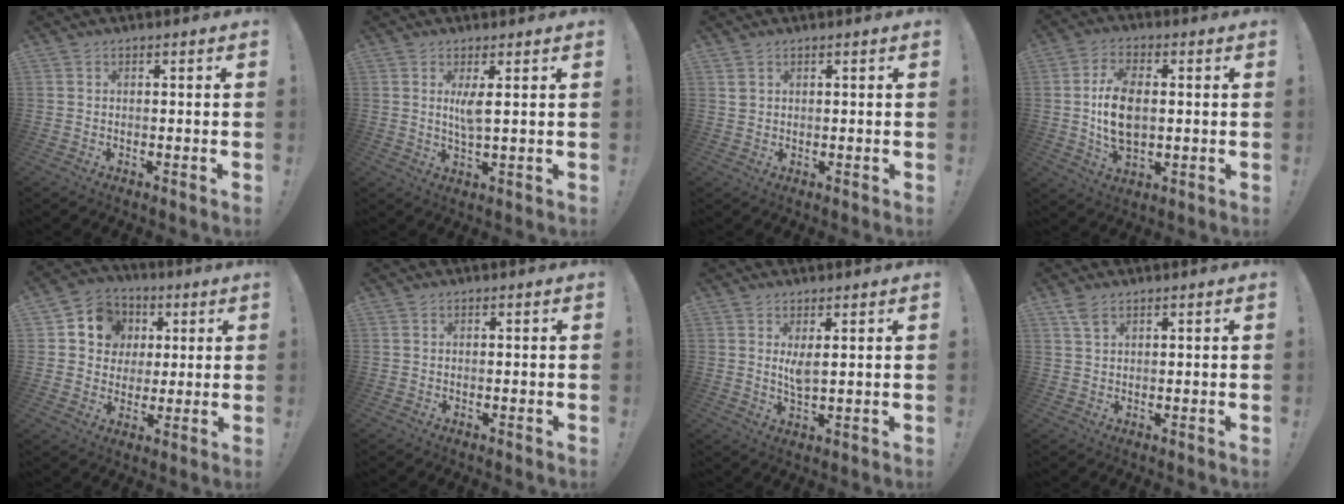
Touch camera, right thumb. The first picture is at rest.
{"total": 4.6, "force": [1.3, 0.7, 4.3], "torque": [-0.080, -0.003, 0.019]}
{"total": 1.8, "force": [1.0, 1.2, 0.8], "torque": [-0.009, -0.003, 0.020]}
{"total": 11.2, "force": [0.7, 6.6, 9.1], "torque": [-0.158, -0.006, 0.013]}
{"total": 10.1, "force": [2.7, 9.3, 3.1], "torque": [-0.046, -0.003, 0.057]}
{"total": 0.0}
{"total": 4.3, "force": [1.8, 1.1, 3.7], "torque": [-0.054, -0.016, 0.027]}
{"total": 3.5, "force": [2.2, 1.5, 2.2], "torque": [-0.031, -0.010, 0.038]}